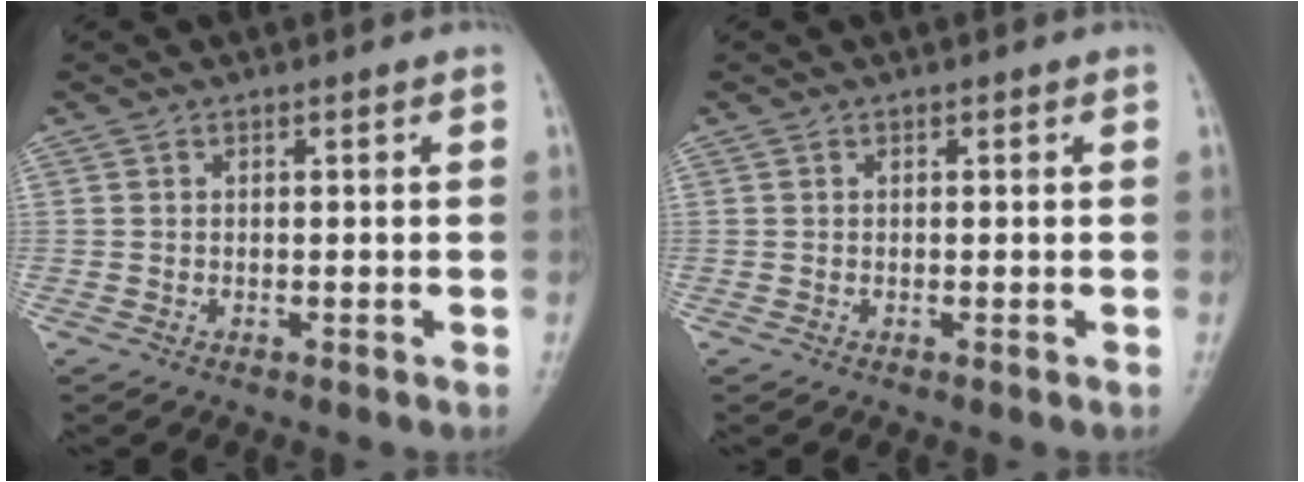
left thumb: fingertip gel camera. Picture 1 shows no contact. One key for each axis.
{"total": 0.0}